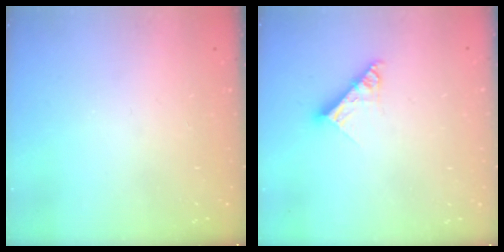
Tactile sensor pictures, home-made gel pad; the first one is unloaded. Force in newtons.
{"total": 8.6, "press": 8.6, "slide": 0.8}